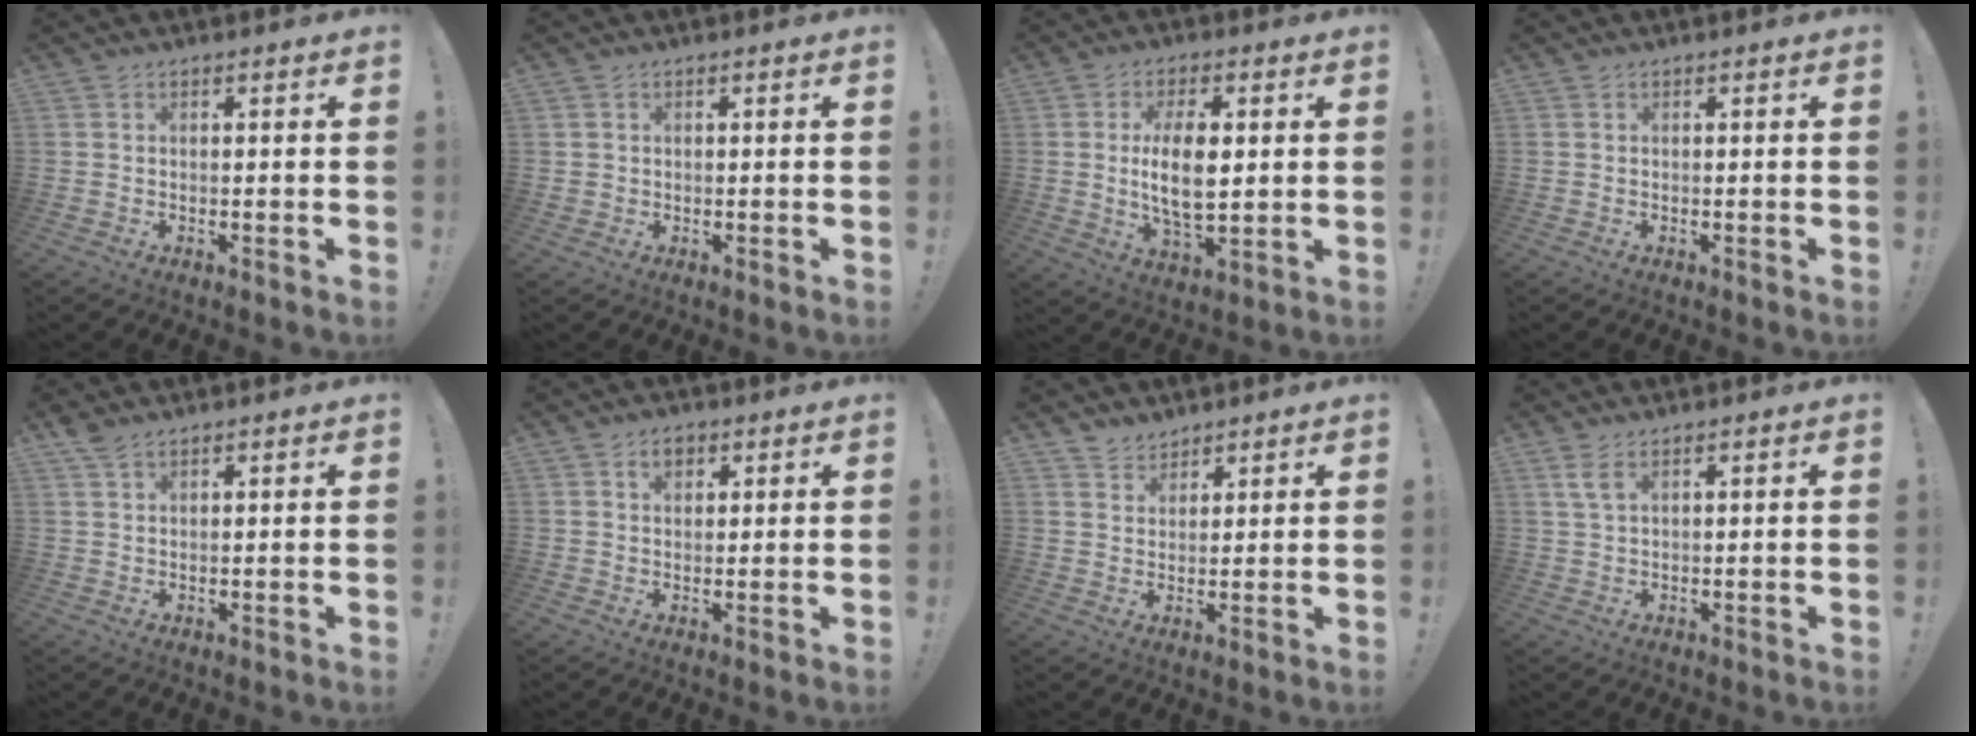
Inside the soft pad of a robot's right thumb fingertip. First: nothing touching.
{"total": 1.2, "force": [0.3, 1.2, 0.1], "torque": [-0.004, 0.002, 0.006]}
{"total": 12.3, "force": [1.3, 5.8, 10.8], "torque": [-0.197, -0.011, 0.015]}
{"total": 0.0}
{"total": 2.7, "force": [2.1, 0.9, 1.4], "torque": [-0.033, -0.008, 0.041]}
{"total": 3.6, "force": [1.8, 2.4, 1.9], "torque": [-0.019, -0.001, 0.029]}
{"total": 4.3, "force": [3.7, 2.2, -0.1], "torque": [0.009, -0.031, 0.068]}
{"total": 3.8, "force": [2.0, 1.4, 2.9], "torque": [-0.053, -0.004, 0.036]}